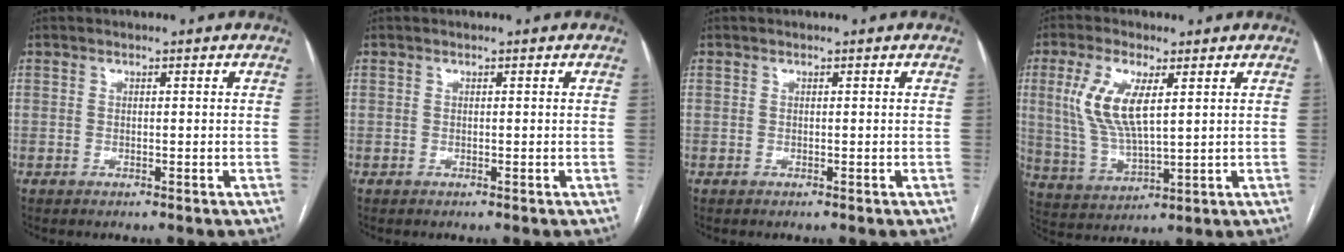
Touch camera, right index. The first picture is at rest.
{"total": 0.0}
{"total": 0.0}
{"total": 10.0, "force": [2.9, 3.1, 9.0], "torque": [-0.206, 0.001, 0.063]}